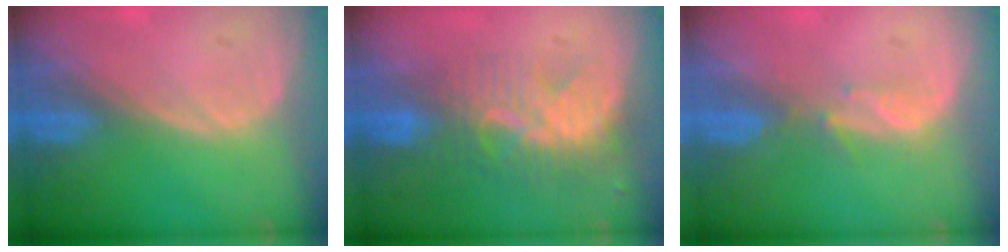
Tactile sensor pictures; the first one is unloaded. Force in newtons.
{"total": 8.5, "press": 7.6, "slide": 3.8}
{"total": 1.9, "press": 1.8, "slide": 0.7}